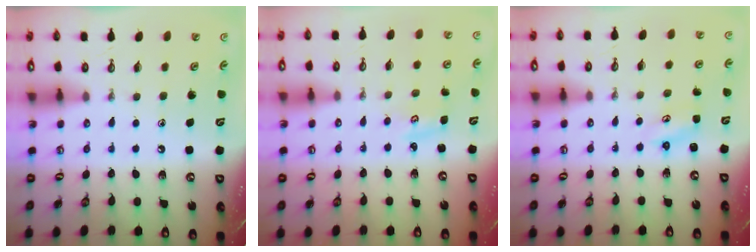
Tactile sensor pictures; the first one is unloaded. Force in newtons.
{"total": 2.9, "press": 2.9, "slide": 0.2}
{"total": 2.3, "press": 2.3, "slide": 0.2}